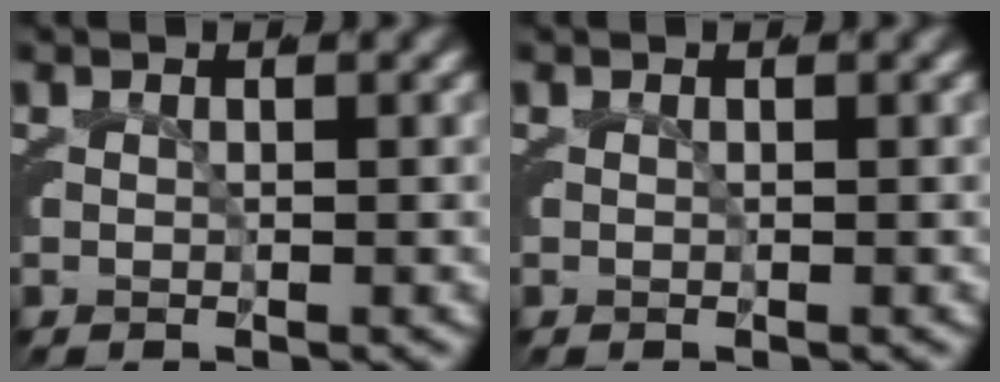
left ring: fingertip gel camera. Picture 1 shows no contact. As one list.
[{"total": 0.0}]